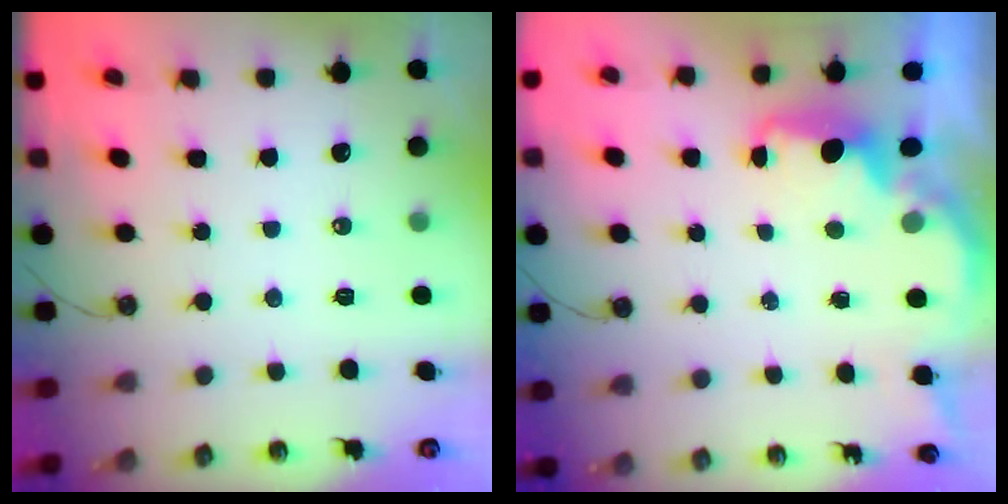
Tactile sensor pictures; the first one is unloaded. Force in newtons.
{"total": 2.2, "press": 2.0, "slide": 0.8}